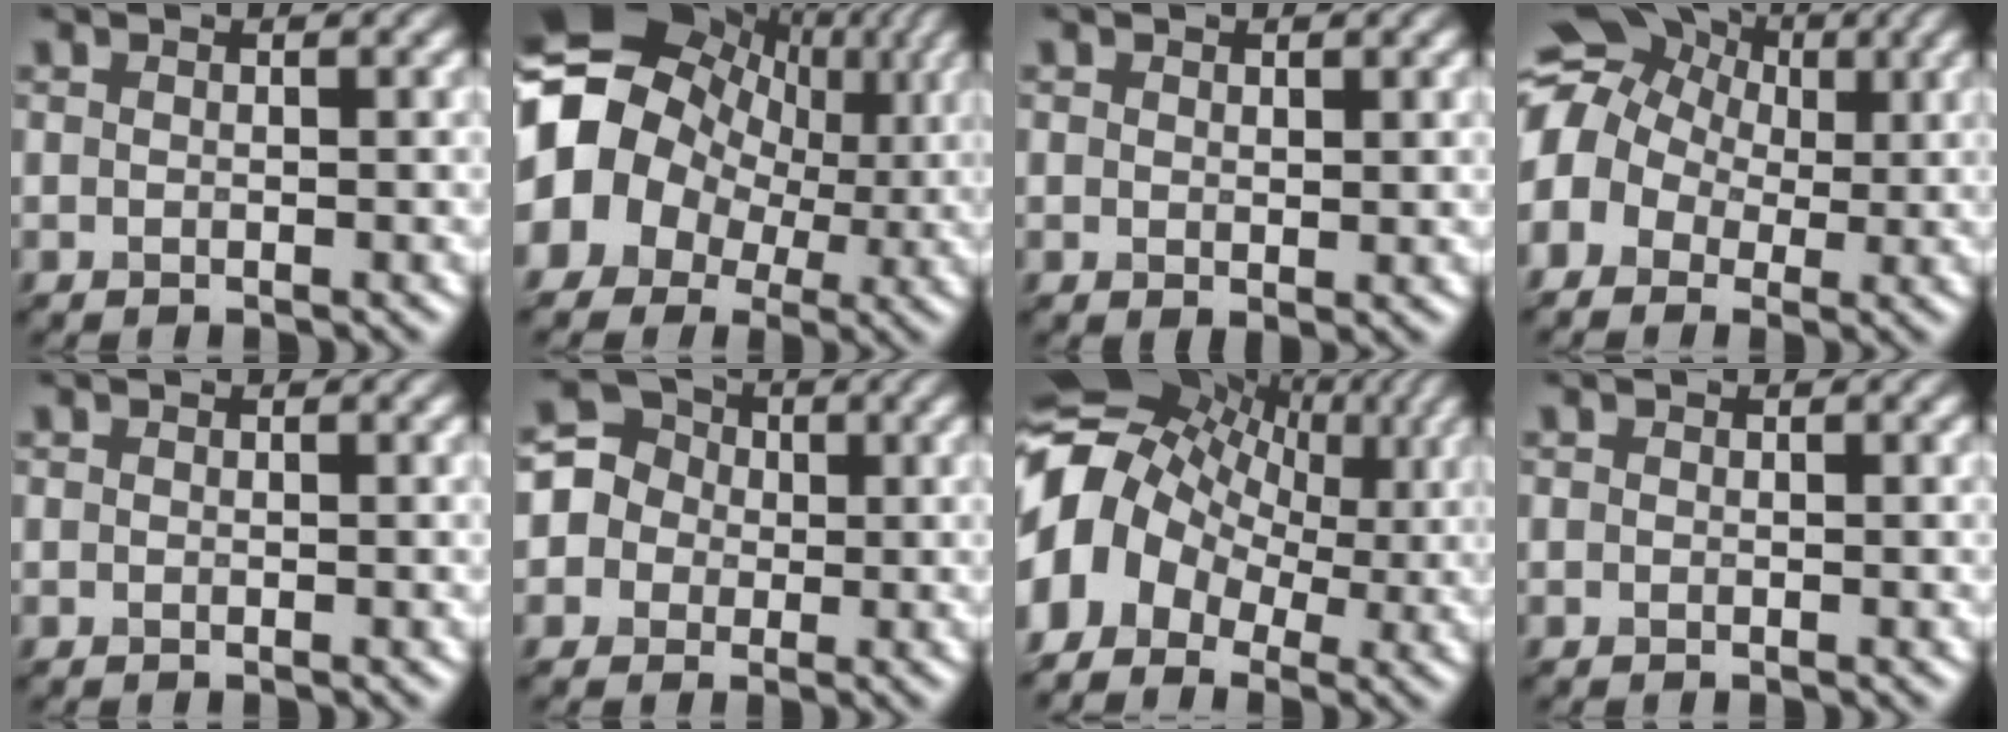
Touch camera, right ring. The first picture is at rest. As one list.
[{"total": 13.9, "force": [1.7, 11.7, 7.3], "torque": [-0.168, 0.014, 0.048]}, {"total": 0.0}, {"total": 9.4, "force": [1.9, 7.8, 4.9], "torque": [-0.126, 0.046, 0.019]}, {"total": 0.0}, {"total": 3.9, "force": [-0.2, 3.9, 0.3], "torque": [-0.019, 0.031, -0.009]}, {"total": 10.7, "force": [0.6, 8.3, 6.7], "torque": [-0.153, 0.023, 0.028]}, {"total": 0.0}]